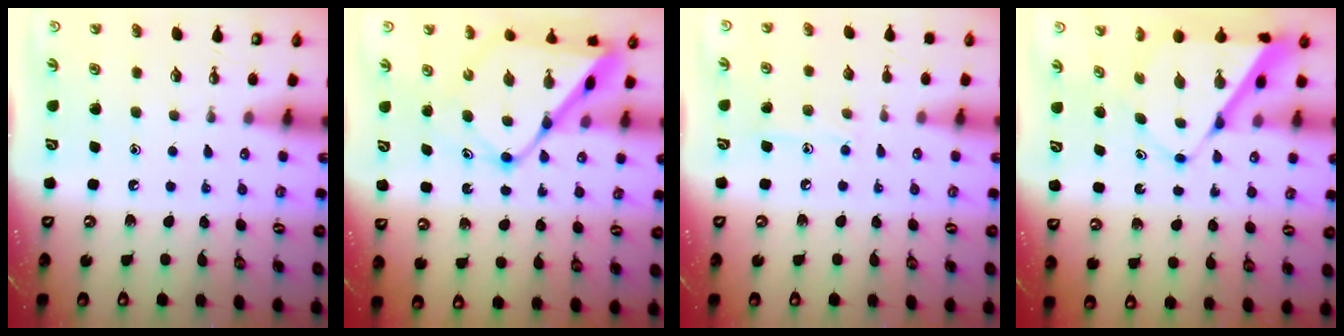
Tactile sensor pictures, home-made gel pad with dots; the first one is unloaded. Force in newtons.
{"total": 13.8, "press": 13.7, "slide": 1.4}
{"total": 7.5, "press": 7.5, "slide": 0.6}
{"total": 8.5, "press": 8.5, "slide": 0.6}